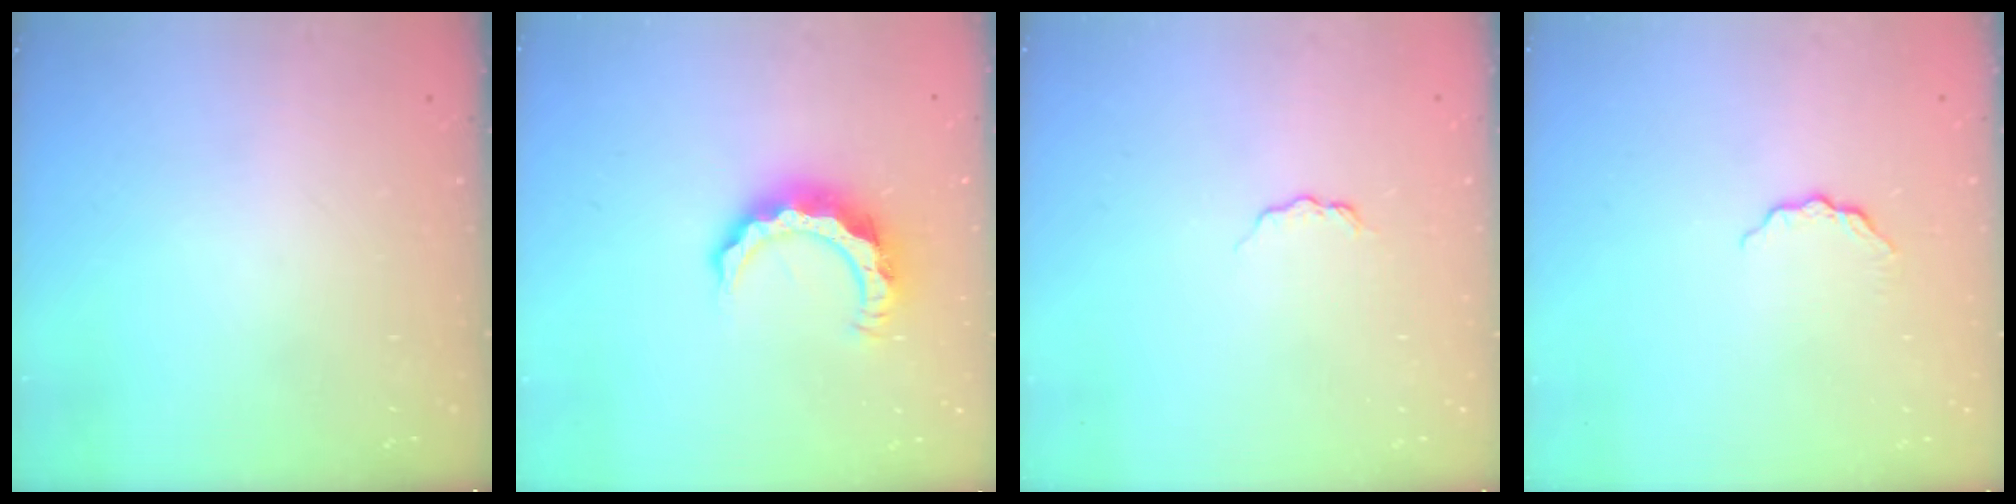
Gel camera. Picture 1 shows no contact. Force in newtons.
{"total": 9.2, "press": 9.2, "slide": 0.2}
{"total": 3.7, "press": 3.6, "slide": 0.4}
{"total": 5.5, "press": 5.4, "slide": 0.6}